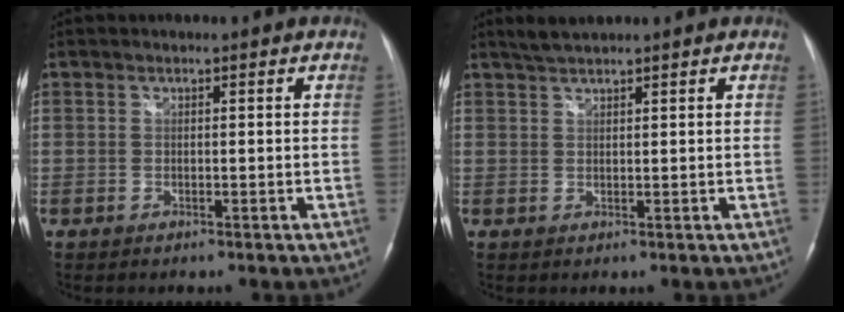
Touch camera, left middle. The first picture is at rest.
{"total": 2.3, "force": [2.1, 0.0, 0.8], "torque": [-0.022, 0.006, 0.043]}